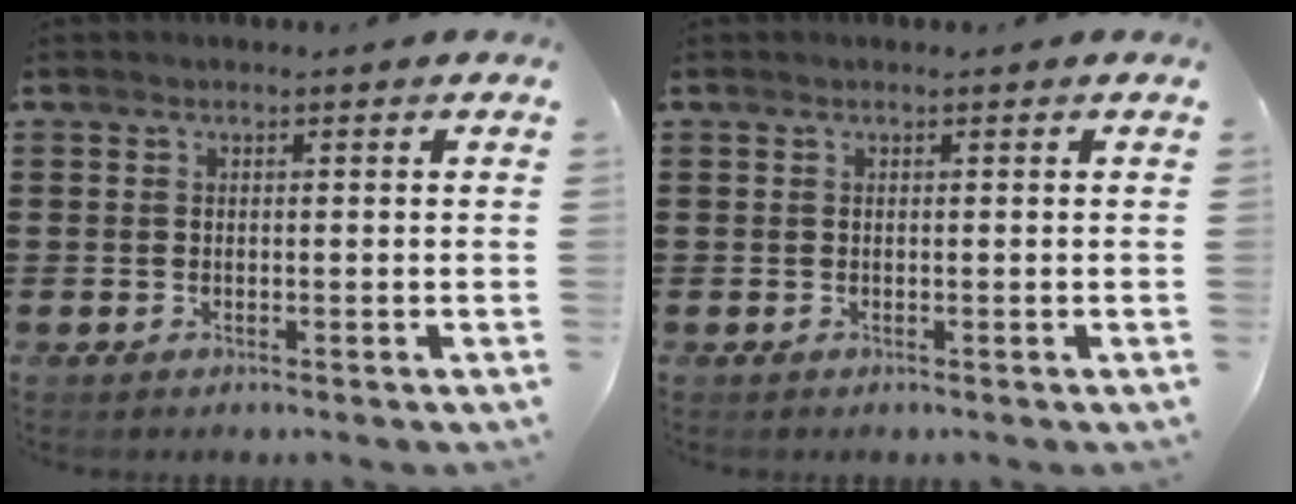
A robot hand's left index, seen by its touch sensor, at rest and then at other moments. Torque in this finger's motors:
{"motor_torque": [0.00, 0.00, 0.00, 0.00]}